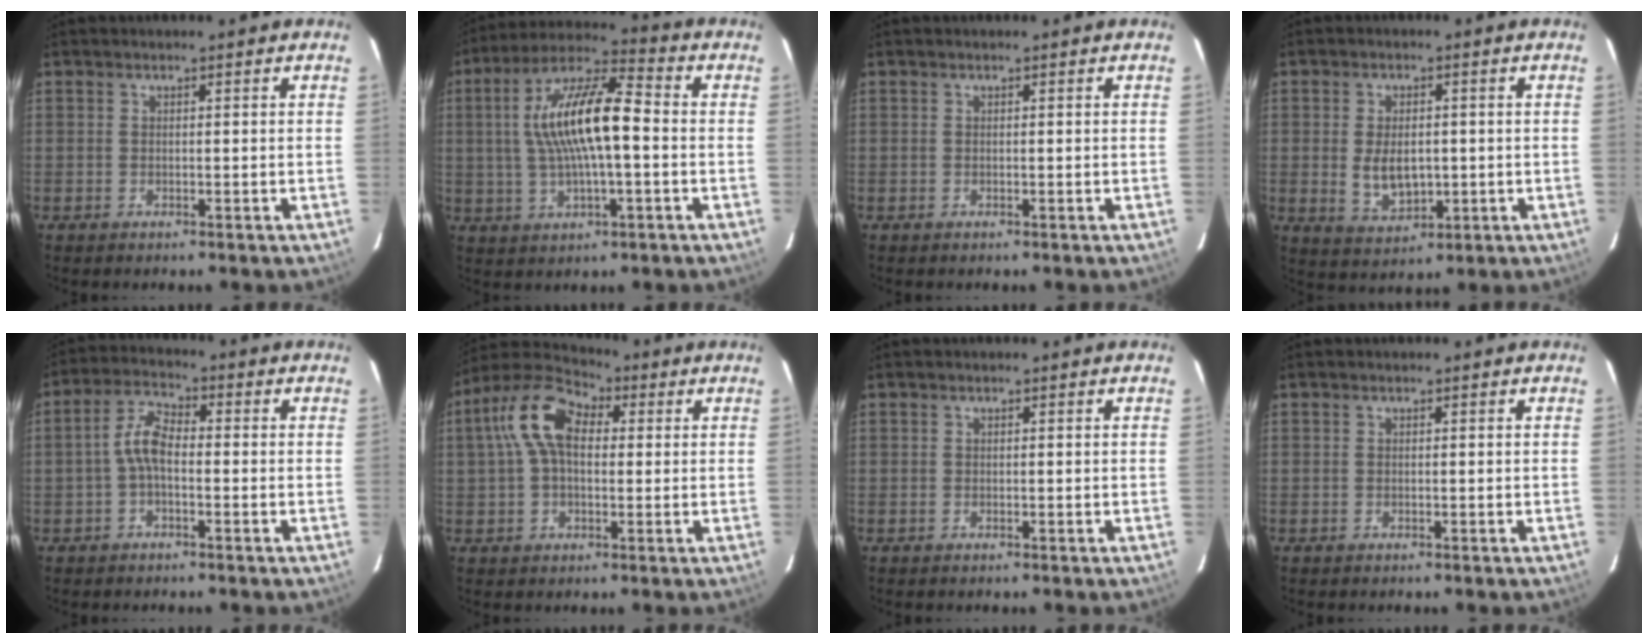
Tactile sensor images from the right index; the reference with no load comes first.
{"total": 15.1, "force": [0.4, 4.3, 14.5], "torque": [-0.271, 0.020, 0.002]}
{"total": 0.0}
{"total": 7.3, "force": [-0.5, 4.5, 5.7], "torque": [-0.111, -0.008, 0.002]}
{"total": 5.2, "force": [-1.2, 2.4, 4.4], "torque": [-0.097, 0.020, -0.026]}
{"total": 12.1, "force": [2.3, 7.2, 9.4], "torque": [-0.189, 0.035, 0.033]}
{"total": 0.0}
{"total": 0.0}